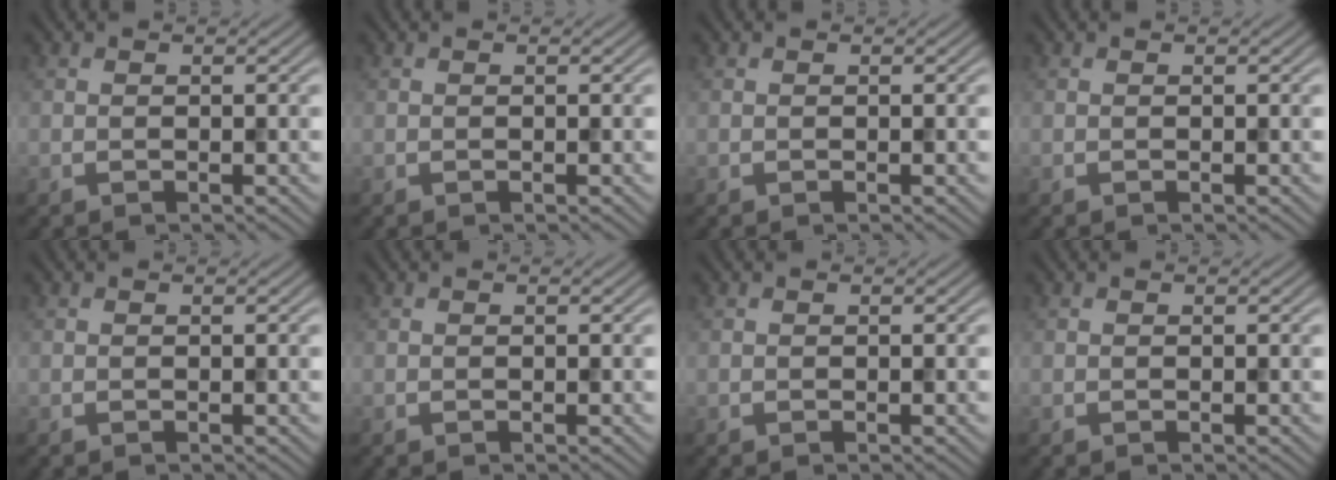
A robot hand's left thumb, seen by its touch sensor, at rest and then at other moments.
{"total": 0.0}
{"total": 0.0}
{"total": 0.0}
{"total": 0.0}
{"total": 0.0}
{"total": 0.0}
{"total": 0.0}